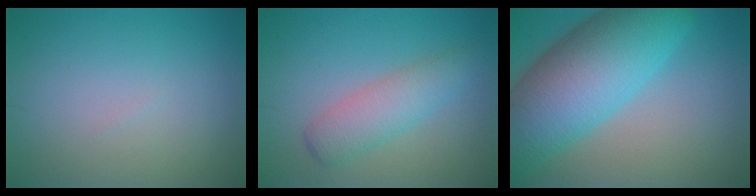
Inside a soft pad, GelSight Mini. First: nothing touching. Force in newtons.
{"total": 3.6, "press": 3.6, "slide": 0.1}
{"total": 12.3, "press": 12.3, "slide": 0.5}